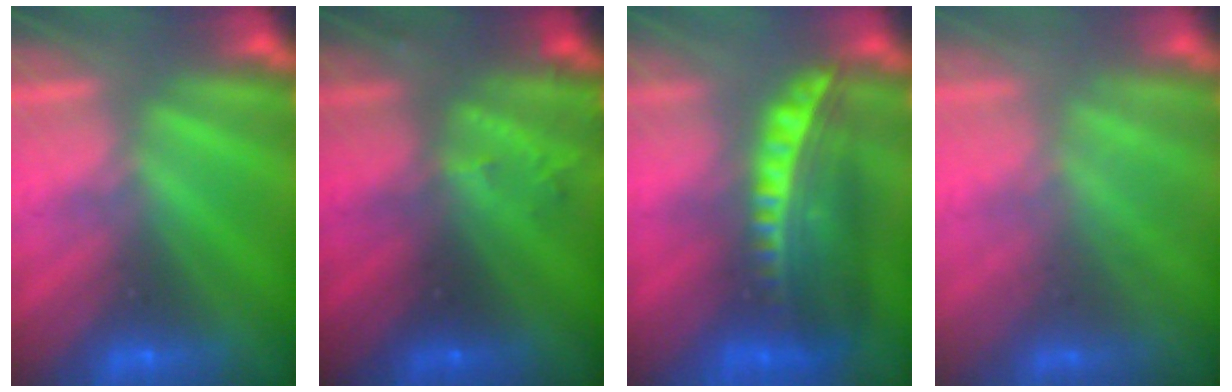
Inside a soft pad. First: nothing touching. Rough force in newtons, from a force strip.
{"total": 2.8}
{"total": 6.7}
{"total": 2.3}